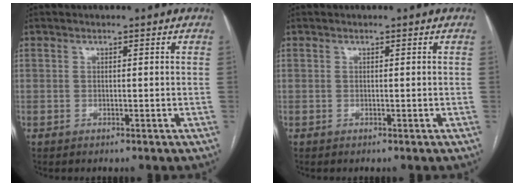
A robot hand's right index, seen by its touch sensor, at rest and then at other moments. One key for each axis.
{"total": 0.0}